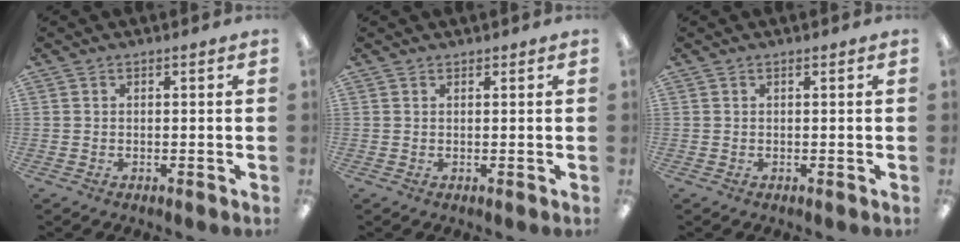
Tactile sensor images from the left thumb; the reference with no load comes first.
{"total": 0.6, "force": [0.6, 0.2, 0.0], "torque": [-0.001, 0.001, 0.011]}
{"total": 0.0}